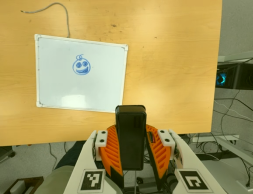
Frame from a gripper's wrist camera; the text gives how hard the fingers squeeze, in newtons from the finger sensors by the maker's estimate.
{"total": 10.7, "left": 8.6, "right": 12.8}